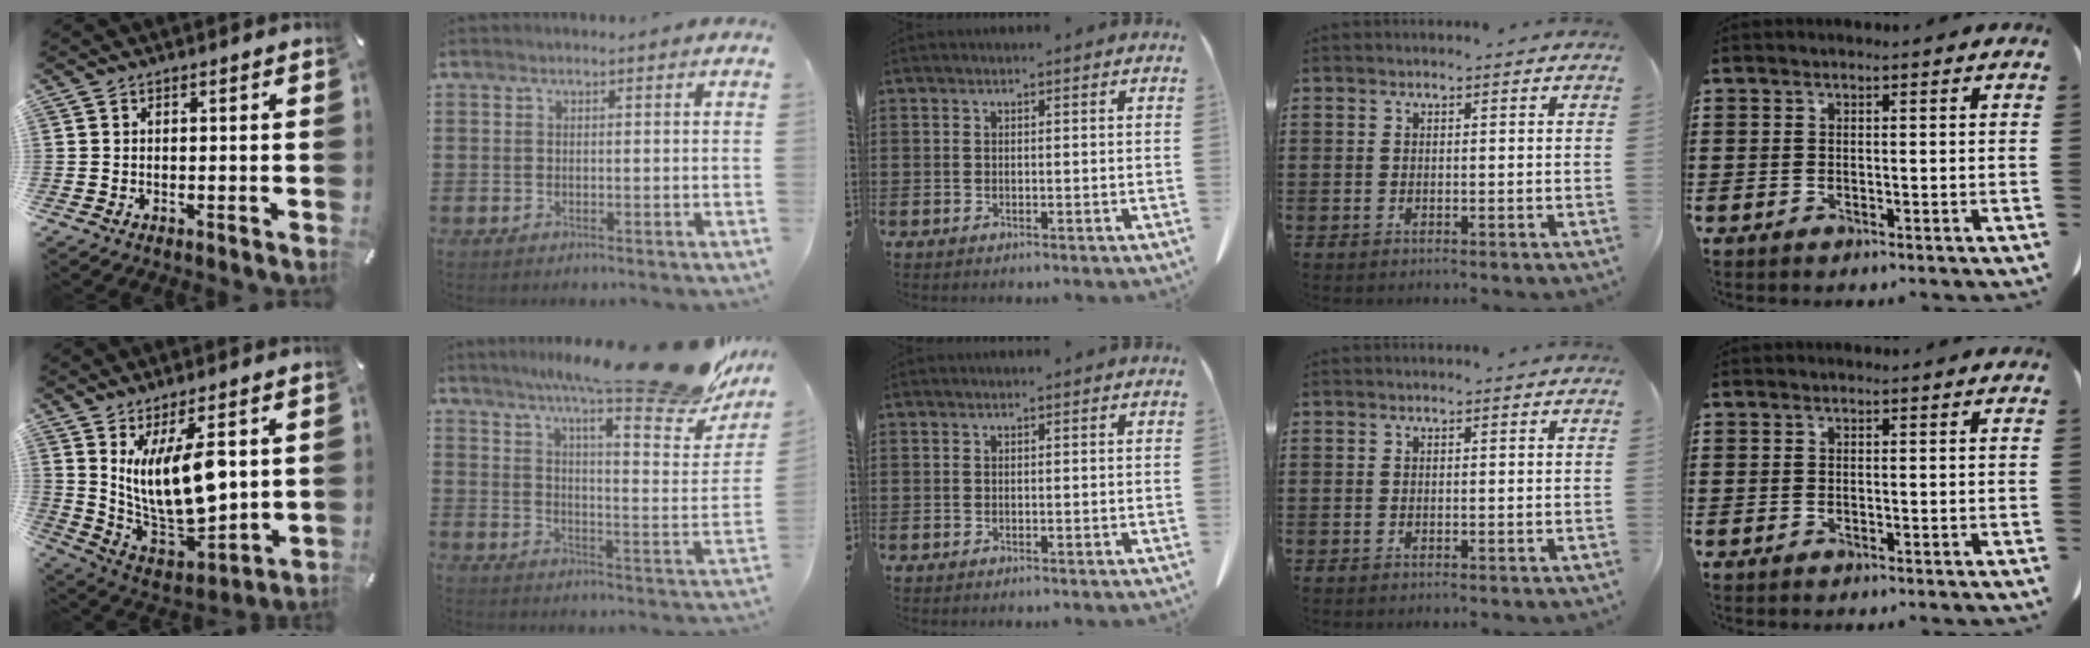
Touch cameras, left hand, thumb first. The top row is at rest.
{"thumb": {"total": 15.5, "force": [5.4, 6.4, 13.1], "torque": [-0.270, -0.043, 0.092]}, "index": {"total": 17.1, "force": [13.5, 1.2, 10.5], "torque": [-0.161, -0.084, 0.209]}}